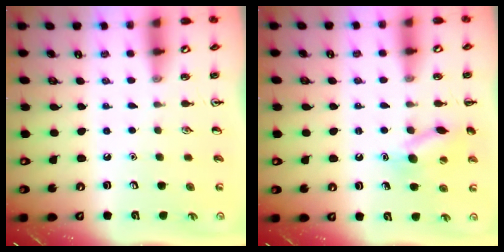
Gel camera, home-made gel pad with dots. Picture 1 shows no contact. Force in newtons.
{"total": 11.0, "press": 10.9, "slide": 1.5}